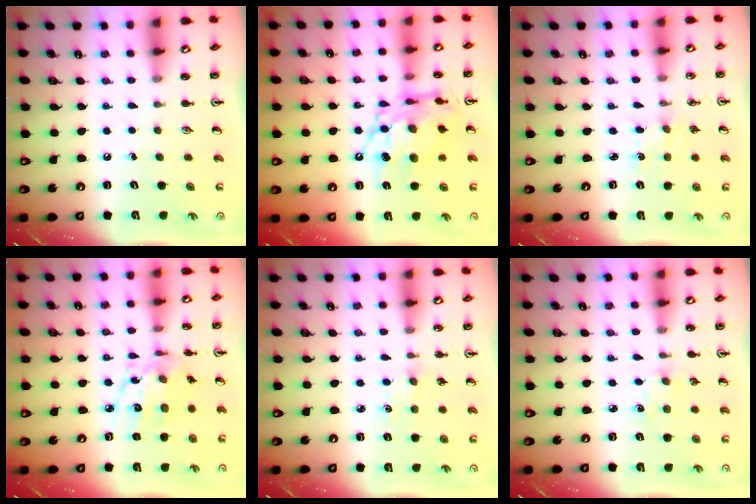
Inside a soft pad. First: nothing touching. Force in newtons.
{"total": 14.3, "press": 14.3, "slide": 1.4}
{"total": 1.5, "press": 1.5, "slide": 0.2}
{"total": 10.9, "press": 10.8, "slide": 0.7}
{"total": 1.1, "press": 1.1, "slide": 0.3}
{"total": 1.4, "press": 1.3, "slide": 0.3}